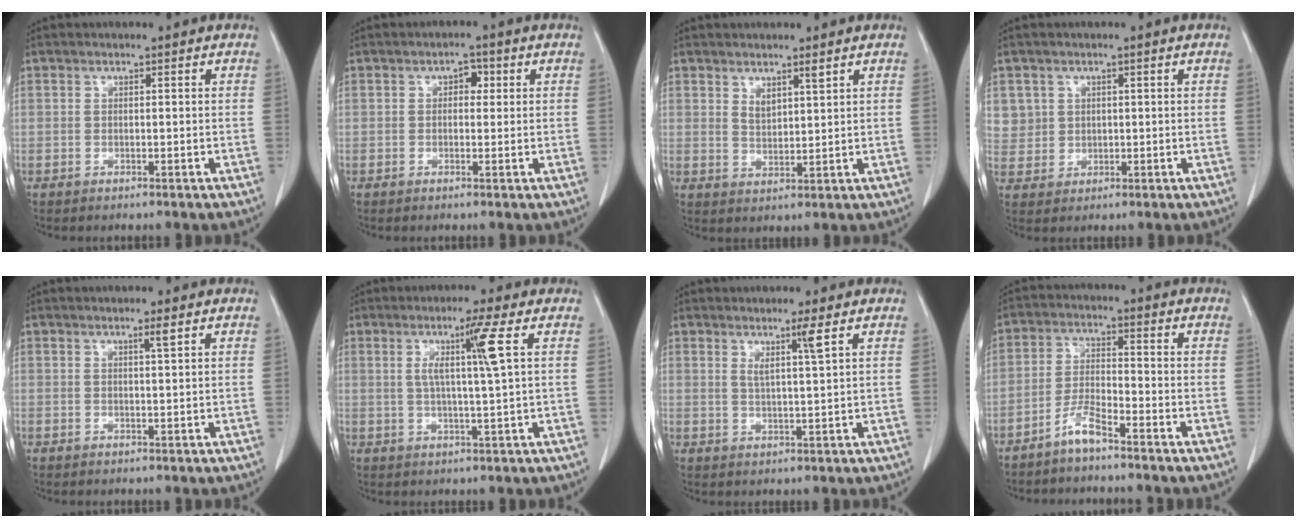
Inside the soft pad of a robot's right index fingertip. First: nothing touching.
{"total": 2.1, "force": [0.5, 1.4, 1.5], "torque": [-0.016, 0.008, 0.004]}
{"total": 2.9, "force": [2.0, 0.7, 1.9], "torque": [-0.039, -0.007, 0.043]}
{"total": 4.3, "force": [1.6, 4.0, -0.1], "torque": [0.014, 0.005, 0.038]}
{"total": 1.2, "force": [0.7, -0.3, 1.0], "torque": [-0.022, -0.004, 0.014]}
{"total": 6.0, "force": [1.6, -1.4, 5.6], "torque": [-0.104, -0.003, 0.031]}
{"total": 3.0, "force": [1.6, -0.8, 2.4], "torque": [-0.048, -0.010, 0.034]}
{"total": 4.5, "force": [-3.6, 0.4, 2.5], "torque": [-0.057, -0.001, -0.074]}